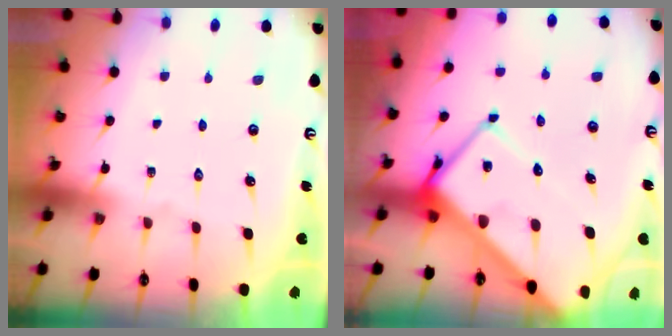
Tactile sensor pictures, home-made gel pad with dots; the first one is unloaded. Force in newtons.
{"total": 12.7, "press": 12.6, "slide": 1.3}